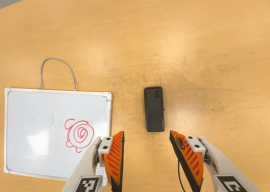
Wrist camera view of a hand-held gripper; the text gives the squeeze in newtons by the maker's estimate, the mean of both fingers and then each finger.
{"total": 0.0}